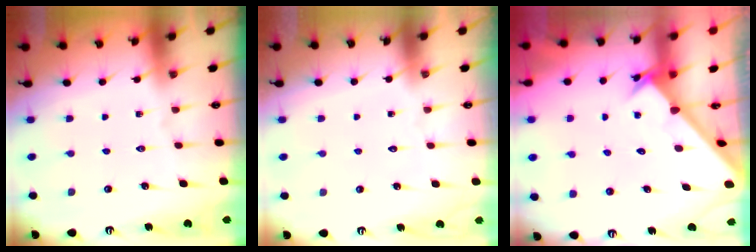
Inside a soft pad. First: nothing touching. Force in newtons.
{"total": 1.5, "press": 1.5, "slide": 0.0}
{"total": 2.6, "press": 2.6, "slide": 0.2}